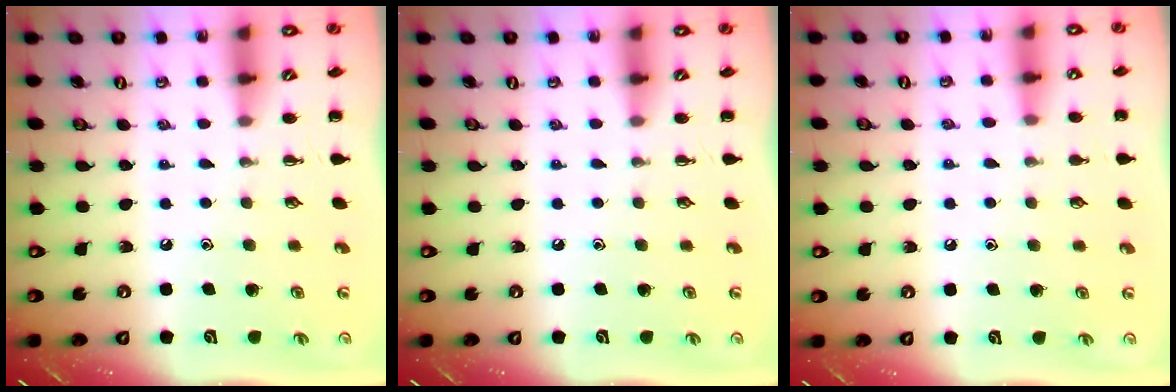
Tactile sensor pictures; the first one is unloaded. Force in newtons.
{"total": 0.0}
{"total": 6.0, "press": 5.7, "slide": 1.9}